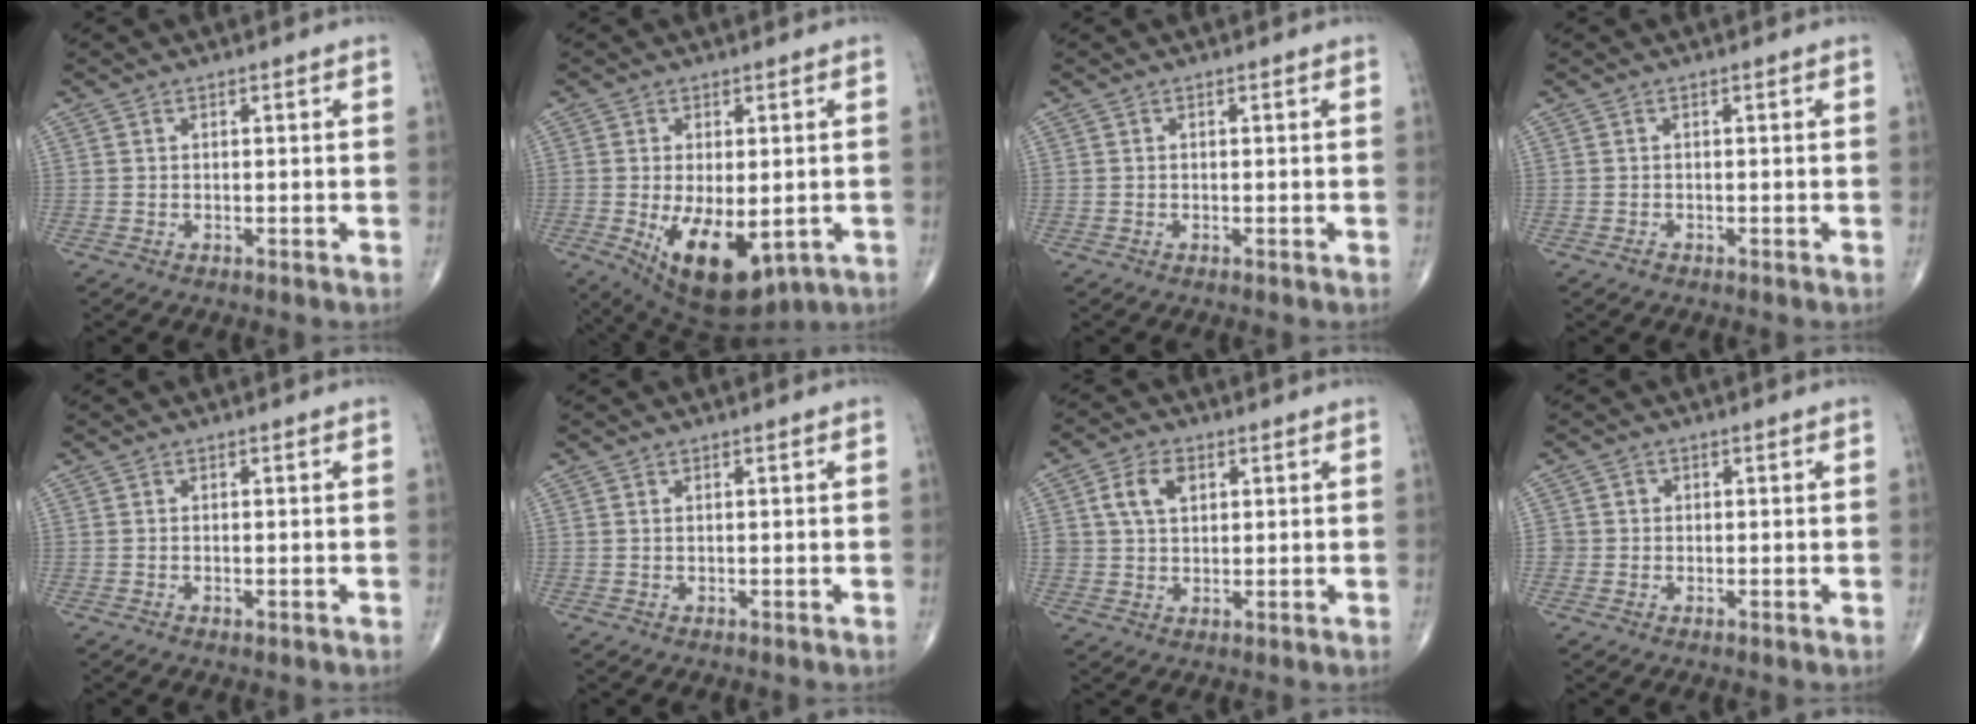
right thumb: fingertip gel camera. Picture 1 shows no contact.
{"total": 13.4, "force": [-3.6, 6.8, 11.0], "torque": [-0.177, -0.016, -0.032]}
{"total": 0.0}
{"total": 0.5, "force": [-0.3, 0.3, 0.2], "torque": [-0.005, -0.001, -0.008]}
{"total": 0.6, "force": [-0.3, 0.3, 0.5], "torque": [-0.010, 0.001, -0.005]}
{"total": 0.0}
{"total": 6.2, "force": [2.1, 4.2, 4.0], "torque": [-0.064, 0.000, 0.038]}
{"total": 1.9, "force": [0.0, 1.9, 0.1], "torque": [0.012, 0.007, -0.003]}